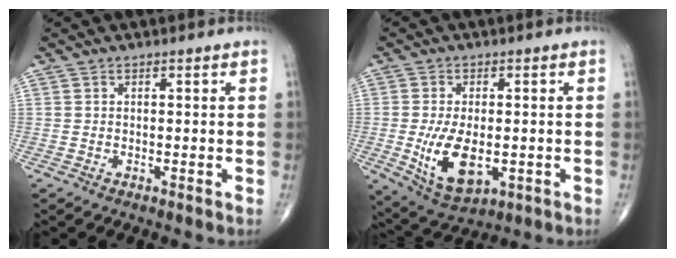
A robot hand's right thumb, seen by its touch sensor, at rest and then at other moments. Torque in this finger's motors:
{"motor_torque": [-0.46, 0.95, 1.35, -0.07, 0.31]}